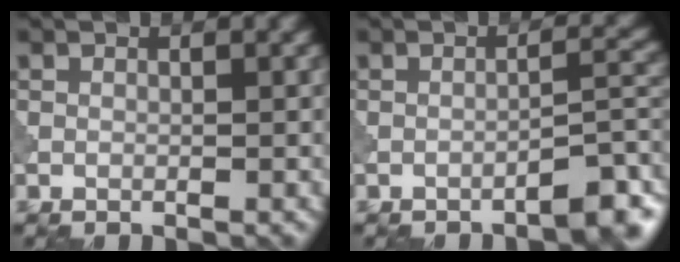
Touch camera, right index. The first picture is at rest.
{"total": 3.4, "force": [-2.5, 0.5, 2.4], "torque": [-0.031, 0.016, -0.041]}